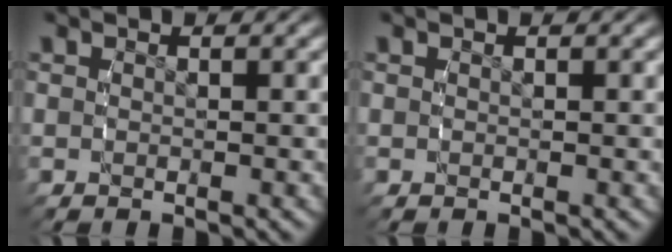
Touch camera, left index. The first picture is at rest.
{"total": 0.0}